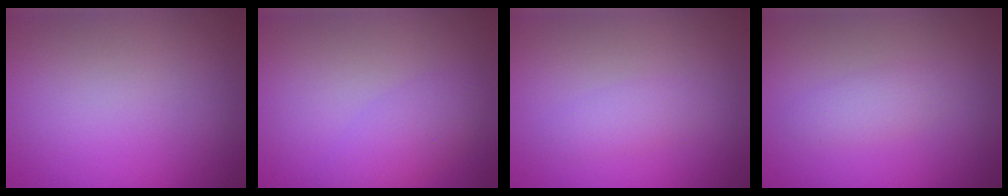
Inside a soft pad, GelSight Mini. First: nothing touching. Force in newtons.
{"total": 2.2, "press": 2.2, "slide": 0.0}
{"total": 1.3, "press": 1.3, "slide": 0.1}
{"total": 1.6, "press": 1.6, "slide": 0.1}